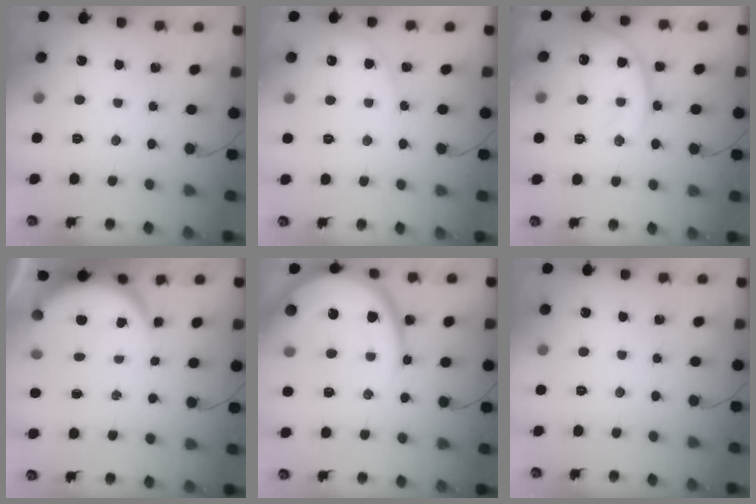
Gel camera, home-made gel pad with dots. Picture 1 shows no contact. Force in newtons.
{"total": 4.9, "press": 4.9, "slide": 0.5}
{"total": 13.6, "press": 13.5, "slide": 1.3}
{"total": 5.6, "press": 5.5, "slide": 0.6}
{"total": 16.4, "press": 16.4, "slide": 1.5}
{"total": 0.0}